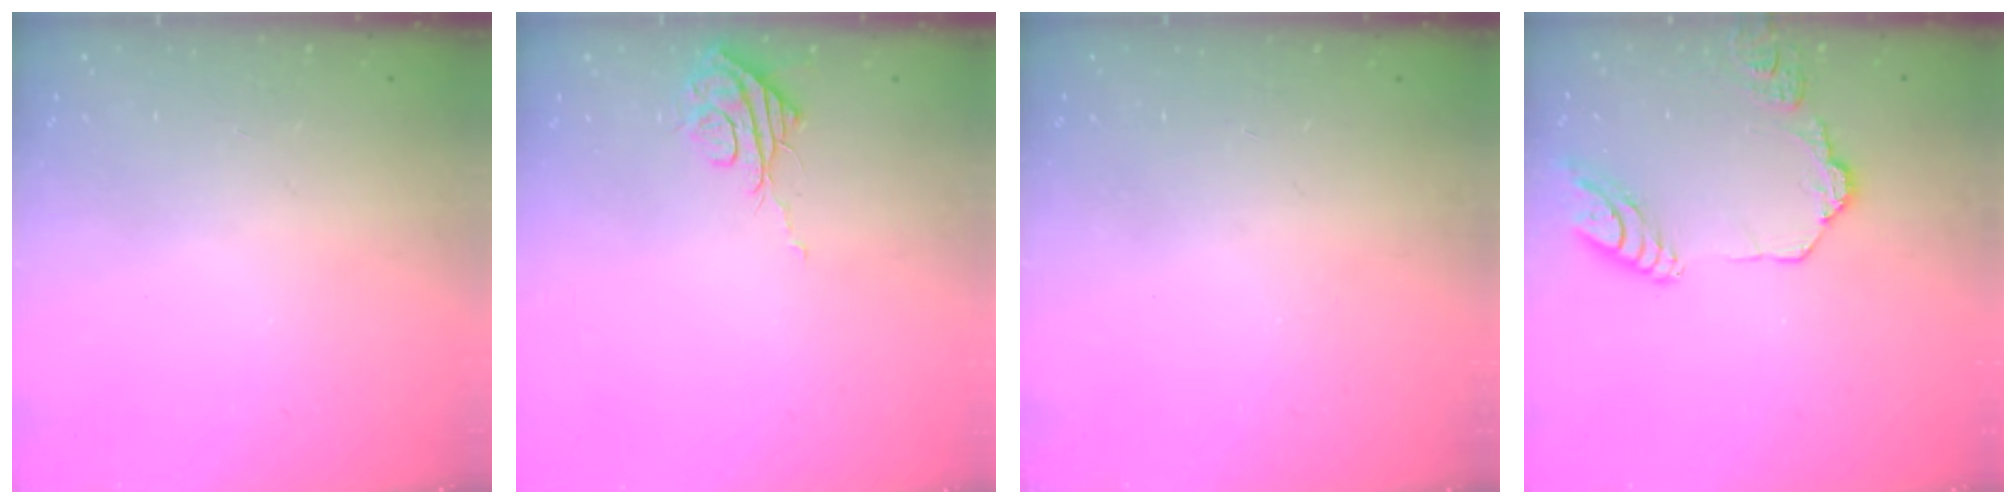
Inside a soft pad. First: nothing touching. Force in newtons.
{"total": 8.0, "press": 8.0, "slide": 0.4}
{"total": 0.0}
{"total": 13.0, "press": 13.0, "slide": 1.1}